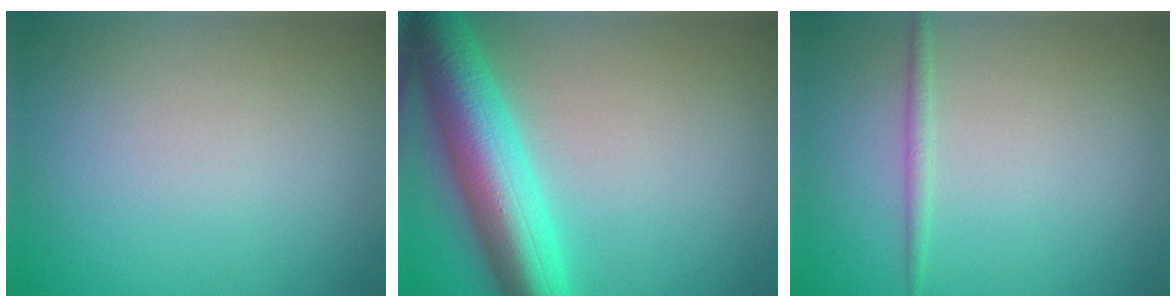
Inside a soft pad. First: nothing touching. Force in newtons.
{"total": 9.3, "press": 9.3, "slide": 0.2}
{"total": 1.1, "press": 1.1, "slide": 0.1}